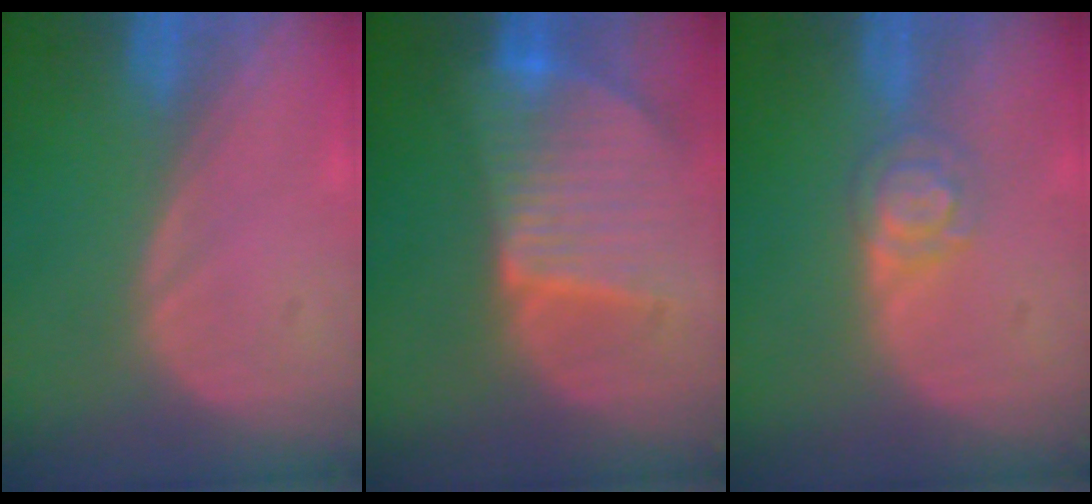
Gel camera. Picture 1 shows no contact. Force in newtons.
{"total": 9.4, "press": 8.2, "slide": 4.6}
{"total": 3.8, "press": 3.7, "slide": 0.9}